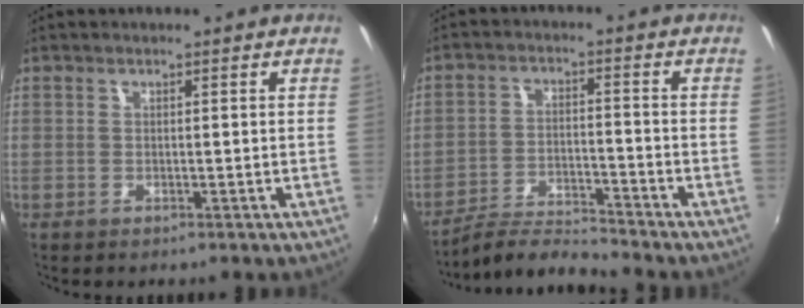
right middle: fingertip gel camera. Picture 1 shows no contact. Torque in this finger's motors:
{"motor_torque": [-0.10, -0.54, -0.65, -0.16]}